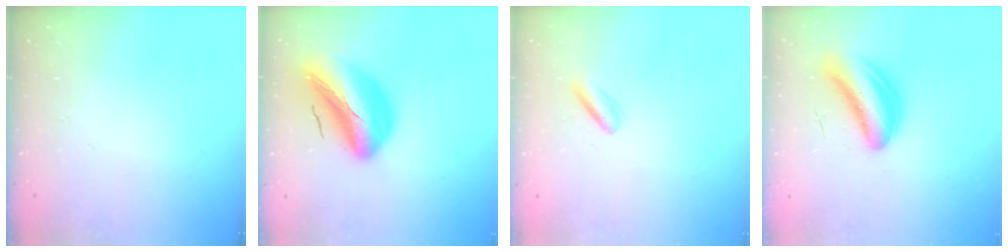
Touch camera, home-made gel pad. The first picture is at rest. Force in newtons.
{"total": 17.0, "press": 16.2, "slide": 5.0}
{"total": 2.8, "press": 2.6, "slide": 0.8}
{"total": 6.6, "press": 6.1, "slide": 2.7}